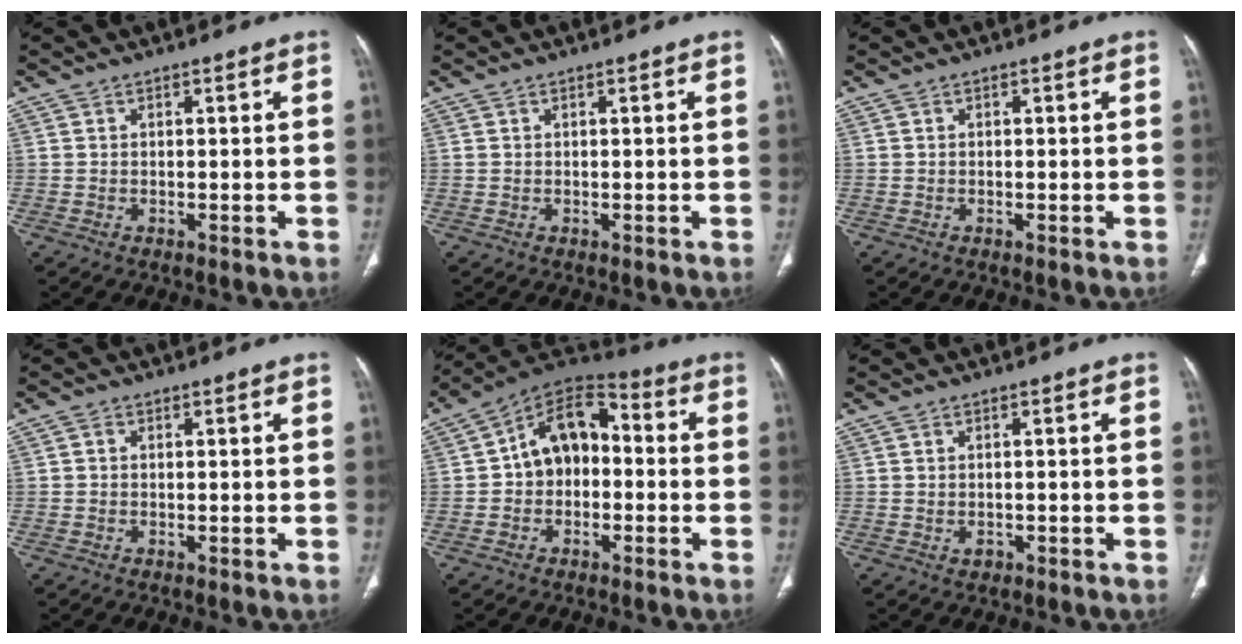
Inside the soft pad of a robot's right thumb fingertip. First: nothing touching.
{"total": 0.0}
{"total": 0.0}
{"total": 0.5, "force": [0.0, 0.5, 0.2], "torque": [-0.002, 0.001, -0.001]}
{"total": 12.3, "force": [-0.2, 8.6, 8.7], "torque": [-0.107, 0.044, -0.021]}
{"total": 1.3, "force": [-0.4, 0.9, 0.7], "torque": [-0.010, 0.003, -0.002]}